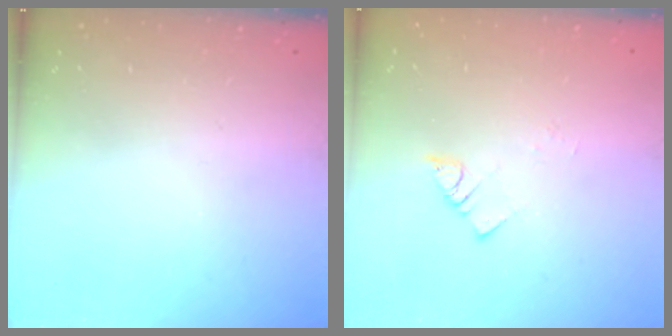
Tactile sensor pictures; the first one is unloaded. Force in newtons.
{"total": 2.8, "press": 2.8, "slide": 0.3}